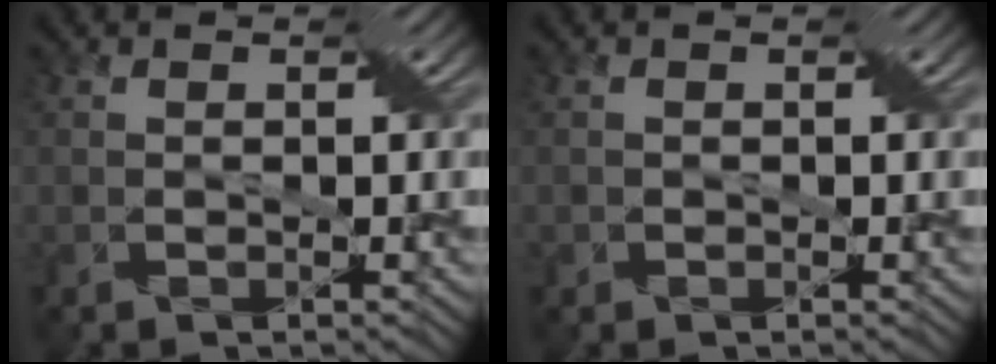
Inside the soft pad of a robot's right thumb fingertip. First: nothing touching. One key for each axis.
{"total": 0.7, "fx": -0.3, "fy": 0.6, "fz": -0.2, "tx": 0.007, "ty": 0.002, "tz": -0.010}